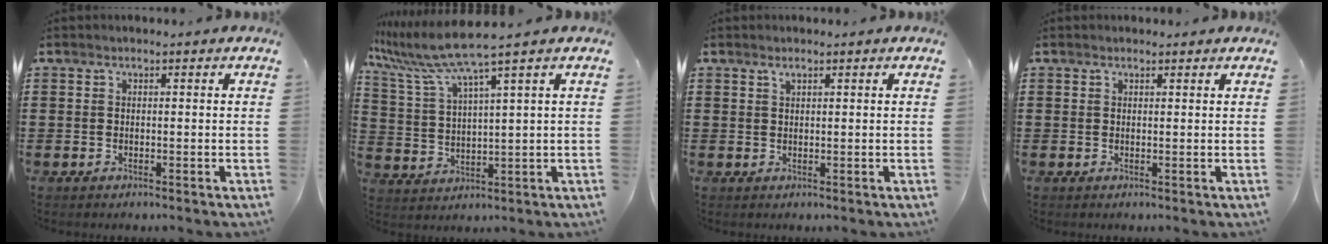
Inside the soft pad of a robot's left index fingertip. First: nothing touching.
{"total": 7.3, "force": [5.6, -0.6, 4.6], "torque": [-0.119, -0.035, 0.093]}
{"total": 1.0, "force": [0.7, 0.2, 0.7], "torque": [-0.015, 0.001, 0.012]}
{"total": 0.7, "force": [0.6, 0.2, 0.3], "torque": [-0.007, 0.001, 0.012]}